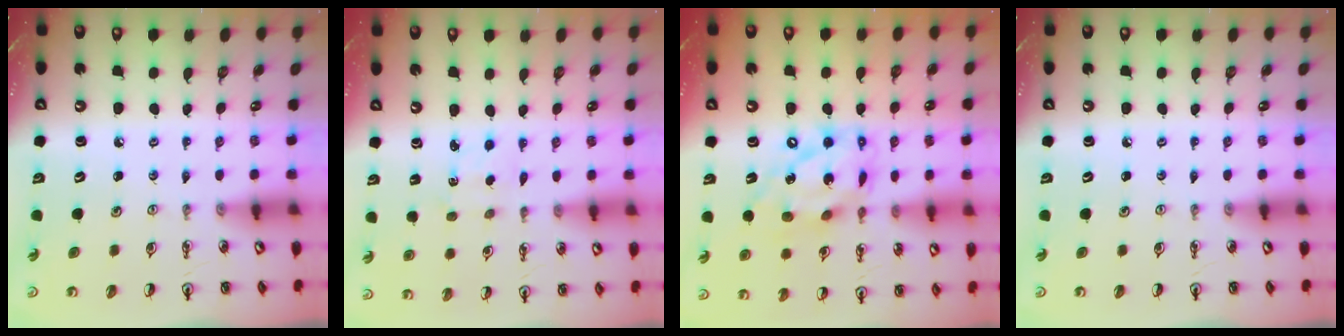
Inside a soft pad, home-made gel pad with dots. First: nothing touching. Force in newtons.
{"total": 1.4, "press": 1.3, "slide": 0.4}
{"total": 16.9, "press": 16.9, "slide": 1.4}
{"total": 0.0}